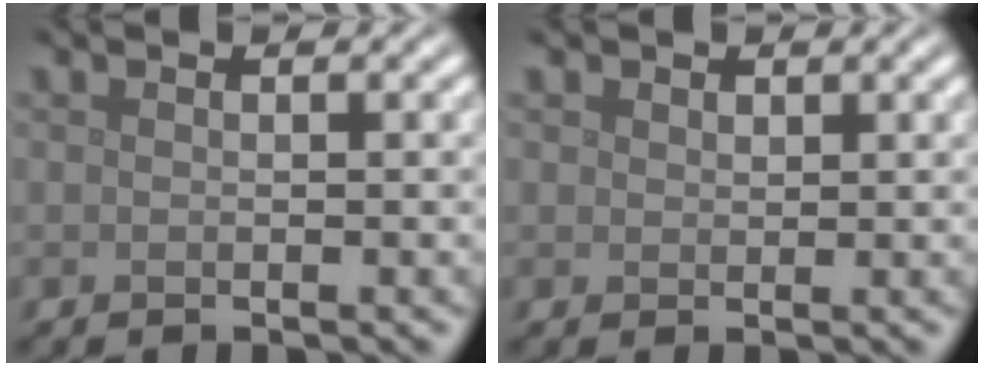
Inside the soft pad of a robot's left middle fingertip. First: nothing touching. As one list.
[{"total": 1.0, "force": [0.7, 0.8, 0.2], "torque": [-0.002, -0.002, 0.012]}]